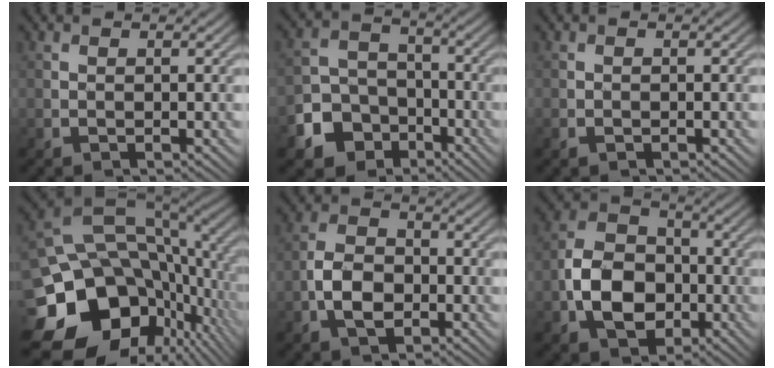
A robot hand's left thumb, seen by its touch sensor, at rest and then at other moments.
{"total": 8.3, "force": [-4.4, 6.5, 2.9], "torque": [-0.071, -0.020, -0.099]}
{"total": 0.8, "force": [-0.5, 0.5, 0.4], "torque": [-0.007, -0.004, -0.008]}
{"total": 19.9, "force": [-3.1, 15.4, 12.2], "torque": [-0.261, -0.024, -0.011]}
{"total": 5.4, "force": [-2.0, 3.6, 3.5], "torque": [-0.070, 0.000, -0.044]}
{"total": 9.3, "force": [-2.6, 7.0, 5.5], "torque": [-0.112, -0.005, -0.060]}